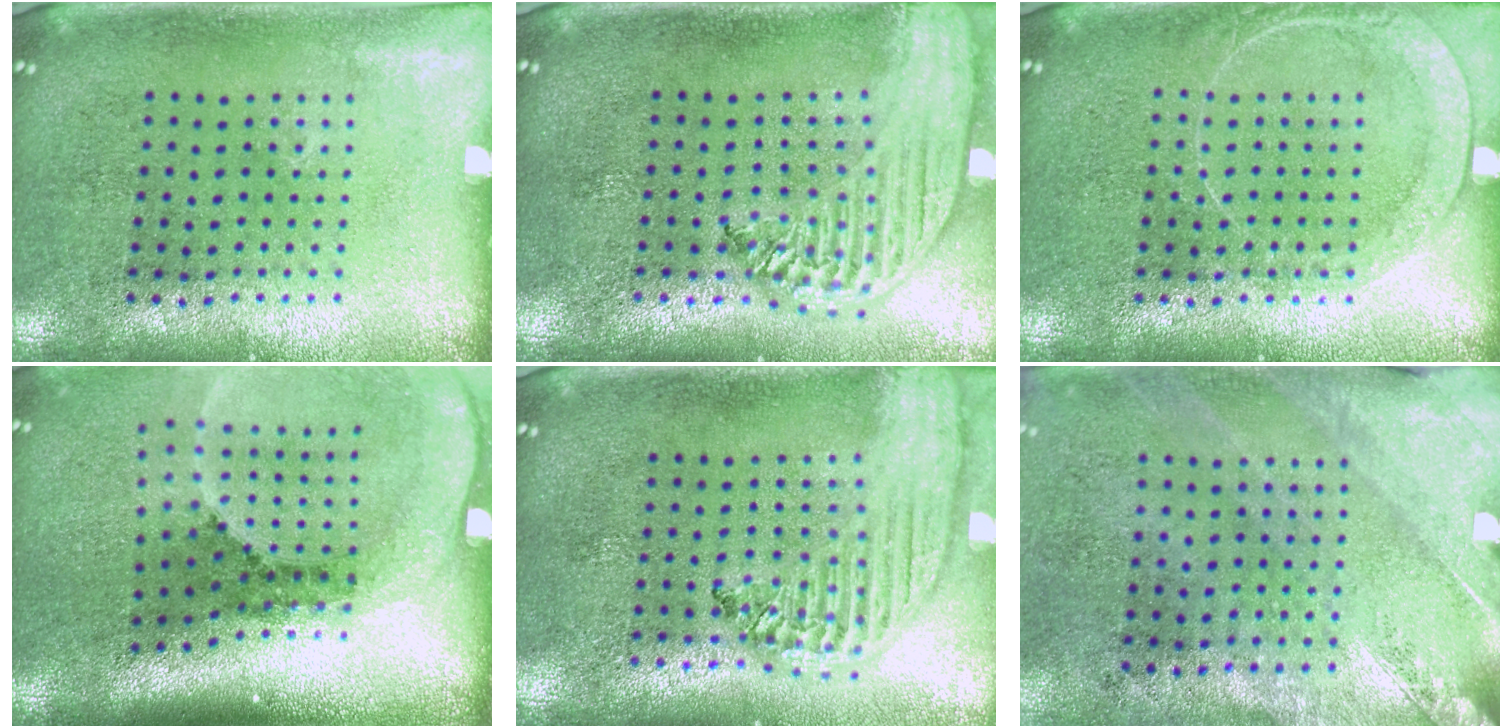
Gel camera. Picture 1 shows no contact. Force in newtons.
{"total": 2.8, "press": 2.2, "slide": 1.6}
{"total": 1.7, "press": 1.7, "slide": 0.3}
{"total": 2.8, "press": 1.9, "slide": 2.1}
{"total": 2.2, "press": 1.9, "slide": 1.1}
{"total": 2.5, "press": 2.0, "slide": 1.4}